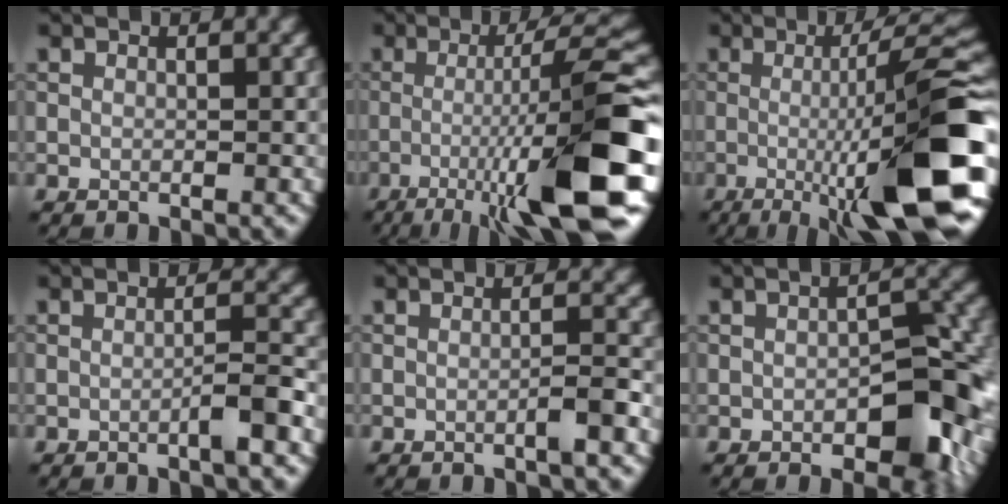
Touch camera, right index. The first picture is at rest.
{"total": 12.8, "force": [-4.2, 1.6, 11.9], "torque": [-0.162, 0.020, -0.069]}
{"total": 14.2, "force": [-2.7, 2.4, 13.7], "torque": [-0.177, 0.010, -0.043]}
{"total": 2.1, "force": [-1.0, 0.1, 1.9], "torque": [-0.028, 0.009, -0.021]}
{"total": 1.6, "force": [-0.7, 0.0, 1.4], "torque": [-0.022, 0.006, -0.017]}
{"total": 6.4, "force": [-2.0, 3.1, 5.3], "torque": [-0.062, 0.005, -0.029]}